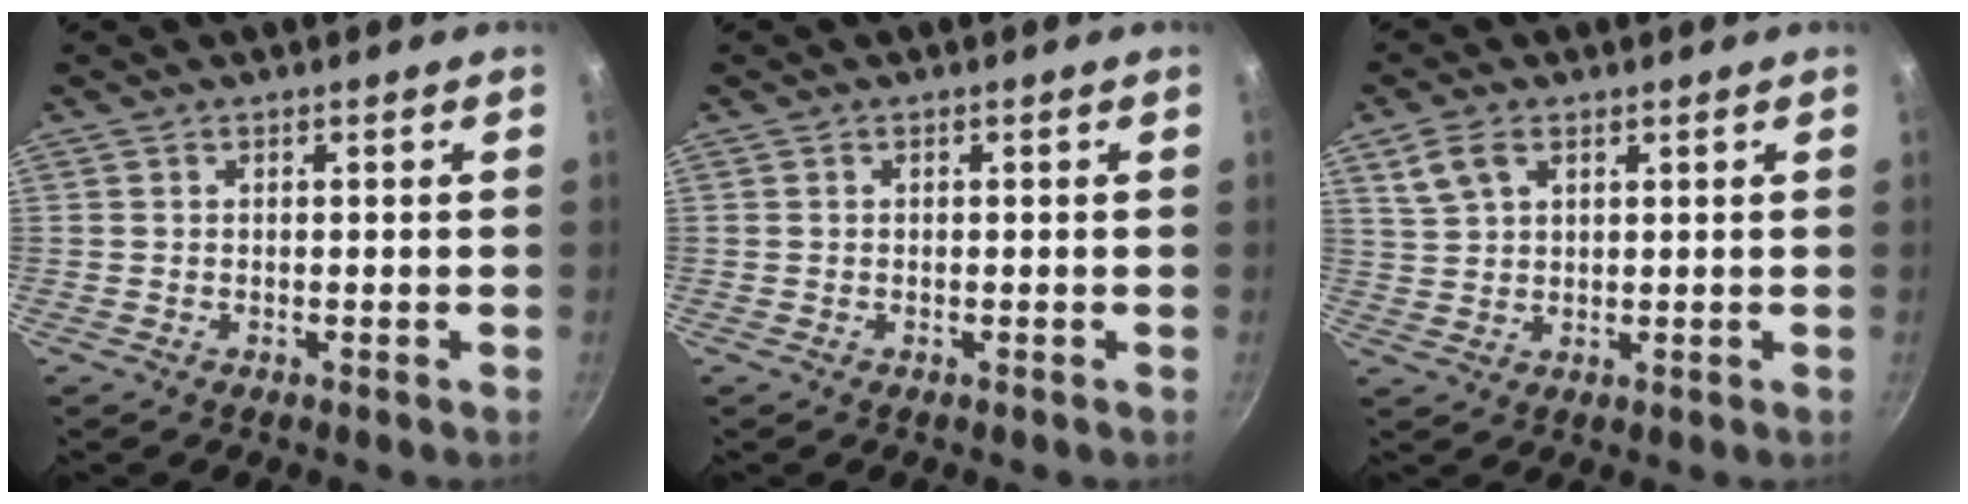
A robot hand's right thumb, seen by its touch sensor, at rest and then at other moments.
{"total": 0.0}
{"total": 5.4, "force": [2.7, 3.2, 3.3], "torque": [-0.058, 0.001, 0.057]}